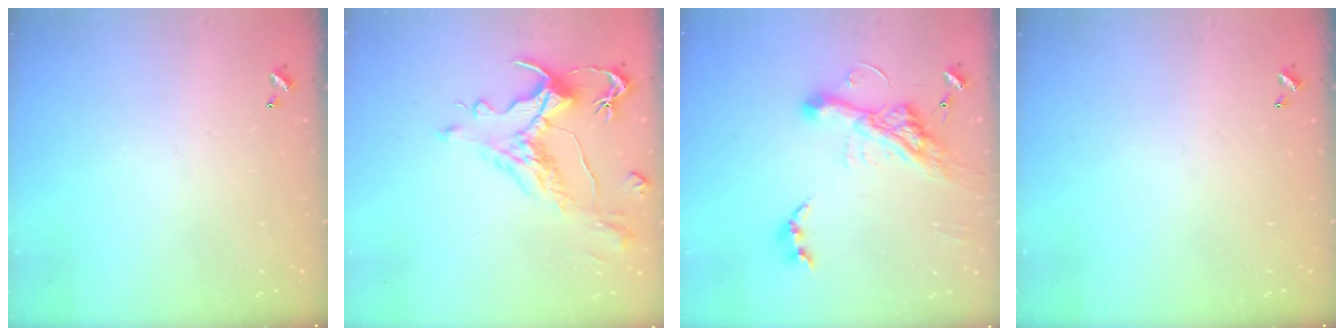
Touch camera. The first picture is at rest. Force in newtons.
{"total": 1.1, "press": 0.0, "slide": 1.1}
{"total": 11.8, "press": 11.7, "slide": 1.6}
{"total": 0.0}